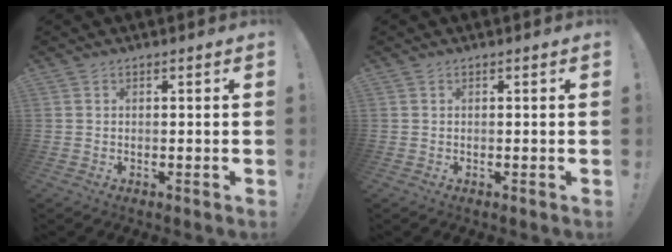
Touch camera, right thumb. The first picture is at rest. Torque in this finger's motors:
{"motor_torque": [0.00, 0.00, 0.04, -0.04, 0.00]}